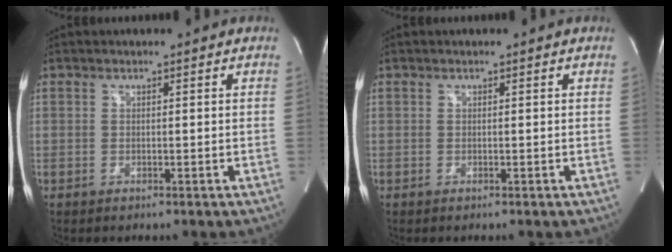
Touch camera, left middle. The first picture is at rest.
{"total": 0.0}